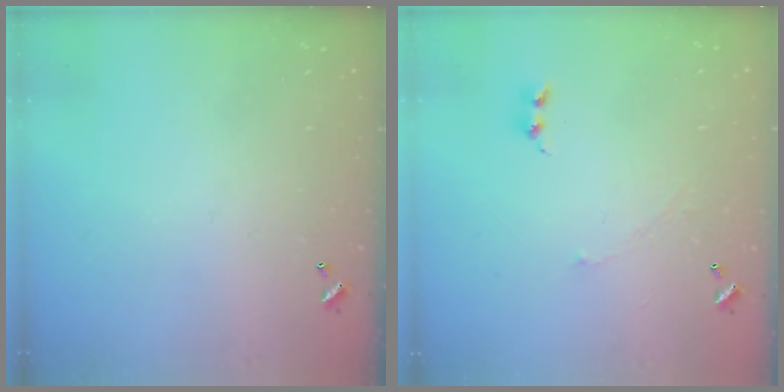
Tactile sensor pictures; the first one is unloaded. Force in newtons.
{"total": 2.0, "press": 1.9, "slide": 0.7}